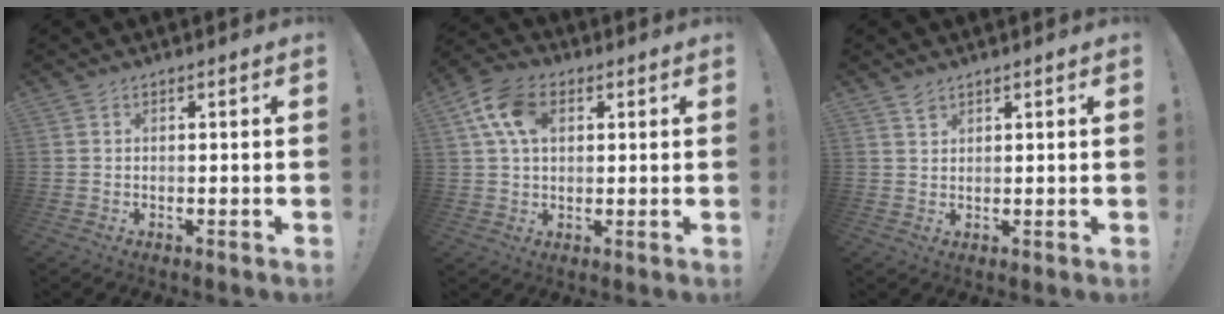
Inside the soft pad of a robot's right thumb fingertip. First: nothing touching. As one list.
[{"total": 11.5, "force": [3.5, 7.5, 8.0], "torque": [-0.137, 0.008, 0.068]}, {"total": 1.9, "force": [1.6, 0.8, 0.6], "torque": [0.002, -0.012, 0.028]}]